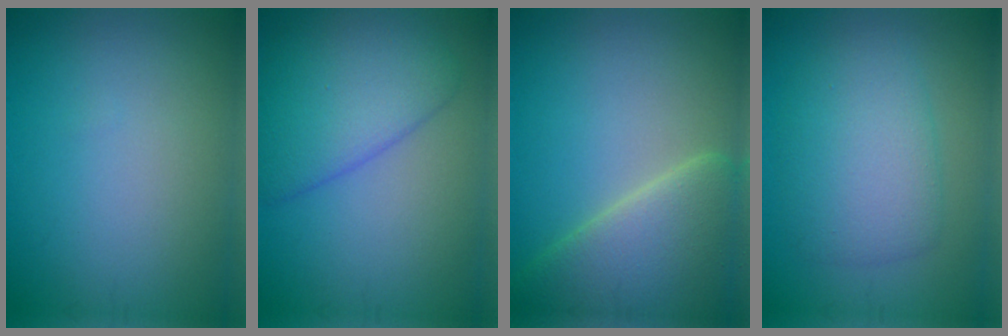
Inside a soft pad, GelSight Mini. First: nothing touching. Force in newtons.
{"total": 5.6, "press": 5.6, "slide": 0.2}
{"total": 8.7, "press": 8.7, "slide": 0.7}
{"total": 5.0, "press": 5.0, "slide": 0.2}